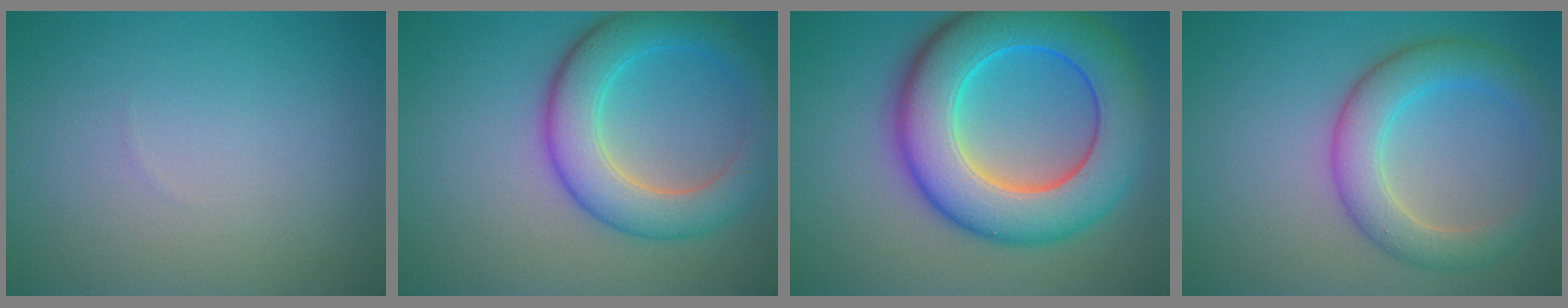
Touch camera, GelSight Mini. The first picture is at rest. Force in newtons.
{"total": 6.8, "press": 6.8, "slide": 0.3}
{"total": 11.8, "press": 11.8, "slide": 0.2}
{"total": 5.1, "press": 5.1, "slide": 0.0}